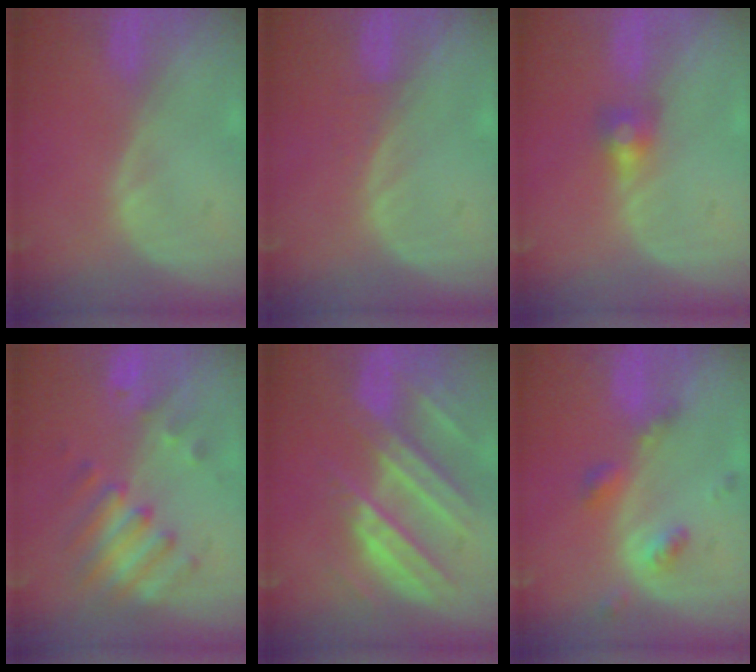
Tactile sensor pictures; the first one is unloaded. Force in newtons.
{"total": 1.0, "press": 0.9, "slide": 0.3}
{"total": 2.8, "press": 2.5, "slide": 1.3}
{"total": 7.1, "press": 6.8, "slide": 2.0}
{"total": 10.4, "press": 9.2, "slide": 4.9}
{"total": 4.8, "press": 4.4, "slide": 2.1}